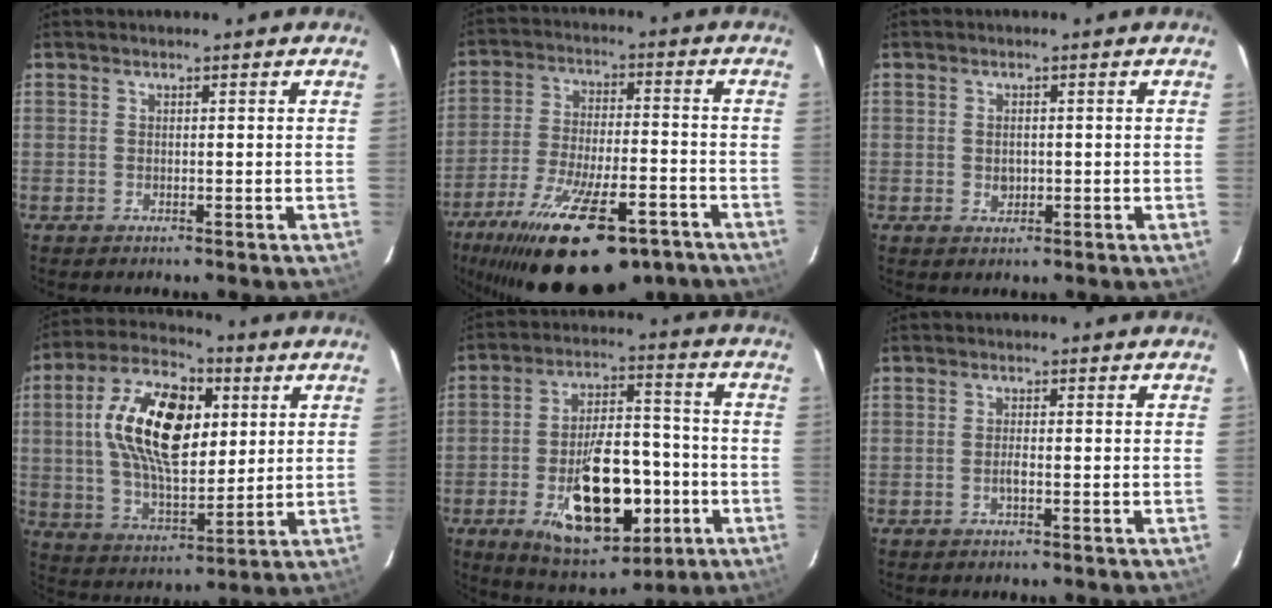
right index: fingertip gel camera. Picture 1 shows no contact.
{"total": 24.5, "force": [-16.8, 8.9, 15.4], "torque": [-0.288, -0.036, -0.254]}
{"total": 2.3, "force": [-0.2, 1.8, 1.4], "torque": [-0.021, 0.001, -0.002]}
{"total": 19.7, "force": [4.7, 10.4, 16.1], "torque": [-0.296, 0.028, 0.087]}
{"total": 19.8, "force": [-6.6, 9.9, 15.9], "torque": [-0.280, 0.007, -0.082]}
{"total": 1.6, "force": [-0.6, 0.4, 1.4], "torque": [-0.027, 0.000, -0.011]}